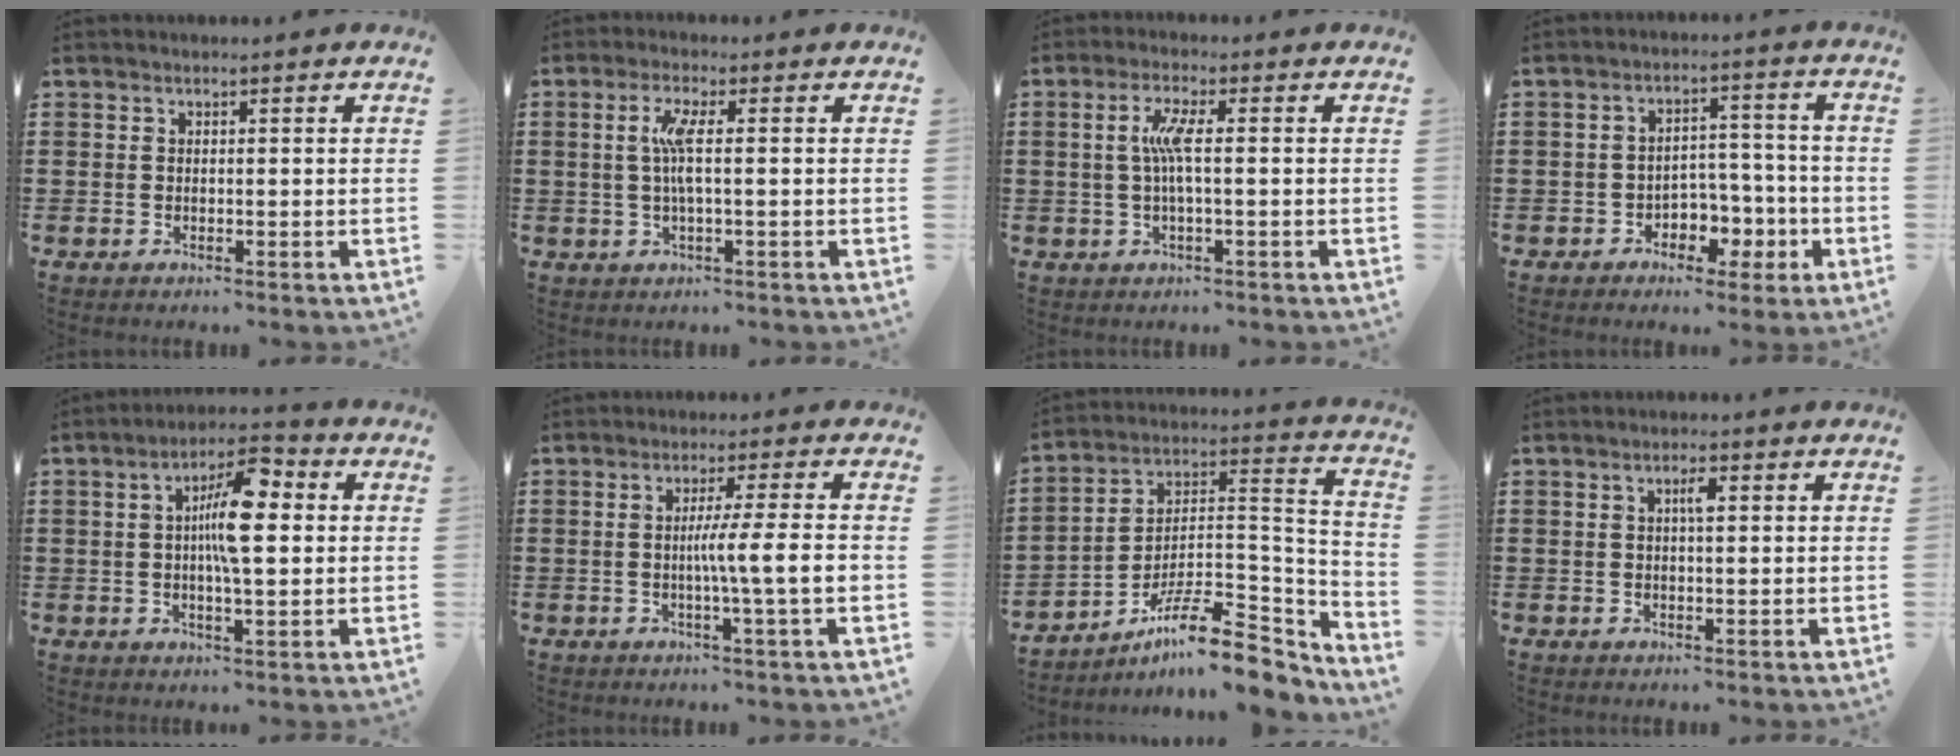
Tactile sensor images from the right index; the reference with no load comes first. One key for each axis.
{"total": 4.2, "fx": 0.1, "fy": 0.3, "fz": 4.2, "tx": -0.093, "ty": -0.009, "tz": -0.007}
{"total": 4.6, "fx": 0.1, "fy": 0.4, "fz": 4.6, "tx": -0.100, "ty": -0.006, "tz": -0.007}
{"total": 5.0, "fx": -2.5, "fy": 3.8, "fz": 2.2, "tx": -0.033, "ty": 0.013, "tz": -0.048}
{"total": 9.1, "fx": 1.3, "fy": 2.7, "fz": 8.6, "tx": -0.144, "ty": 0.007, "tz": 0.015}
{"total": 6.2, "fx": -0.7, "fy": -0.6, "fz": 6.1, "tx": -0.107, "ty": -0.008, "tz": -0.018}
{"total": 12.5, "fx": -9.4, "fy": 3.4, "fz": 7.5, "tx": -0.120, "ty": 0.025, "tz": -0.171}
{"total": 1.9, "fx": 0.4, "fy": 0.5, "fz": 1.8, "tx": -0.027, "ty": 0.002, "tz": 0.002}